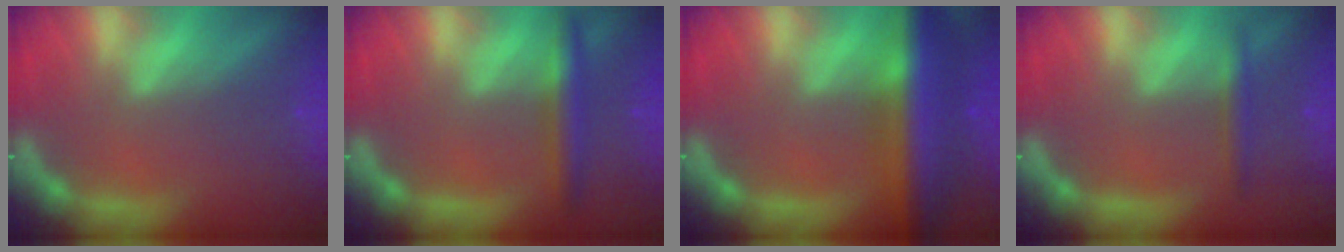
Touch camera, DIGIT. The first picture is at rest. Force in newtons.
{"total": 3.5}
{"total": 10.0}
{"total": 1.9}